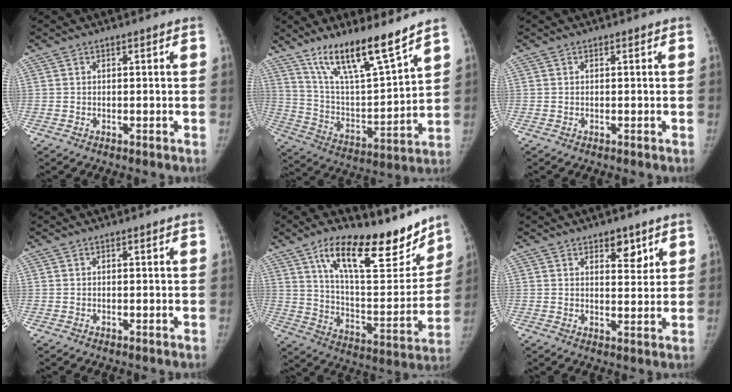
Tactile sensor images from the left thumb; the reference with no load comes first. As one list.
[{"total": 16.9, "force": [12.6, 3.0, 10.8], "torque": [-0.165, -0.076, 0.236]}, {"total": 0.0}, {"total": 0.0}, {"total": 23.6, "force": [16.1, 8.8, 15.0], "torque": [-0.180, -0.073, 0.260]}, {"total": 5.0, "force": [3.0, 2.6, 2.9], "torque": [-0.014, -0.019, 0.043]}]